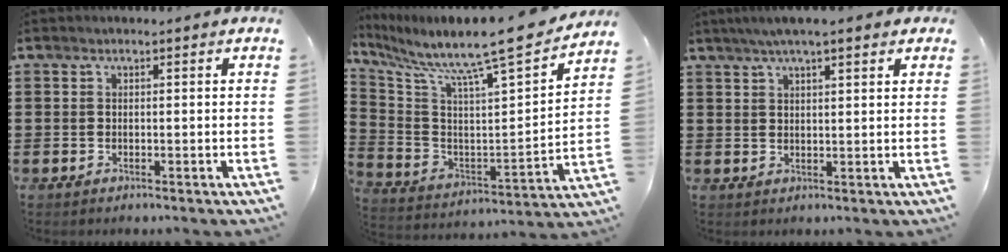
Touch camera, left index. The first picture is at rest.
{"total": 10.8, "force": [9.7, -0.3, 4.8], "torque": [-0.118, -0.086, 0.147]}
{"total": 4.3, "force": [3.1, 0.5, 2.9], "torque": [-0.062, 0.004, 0.055]}